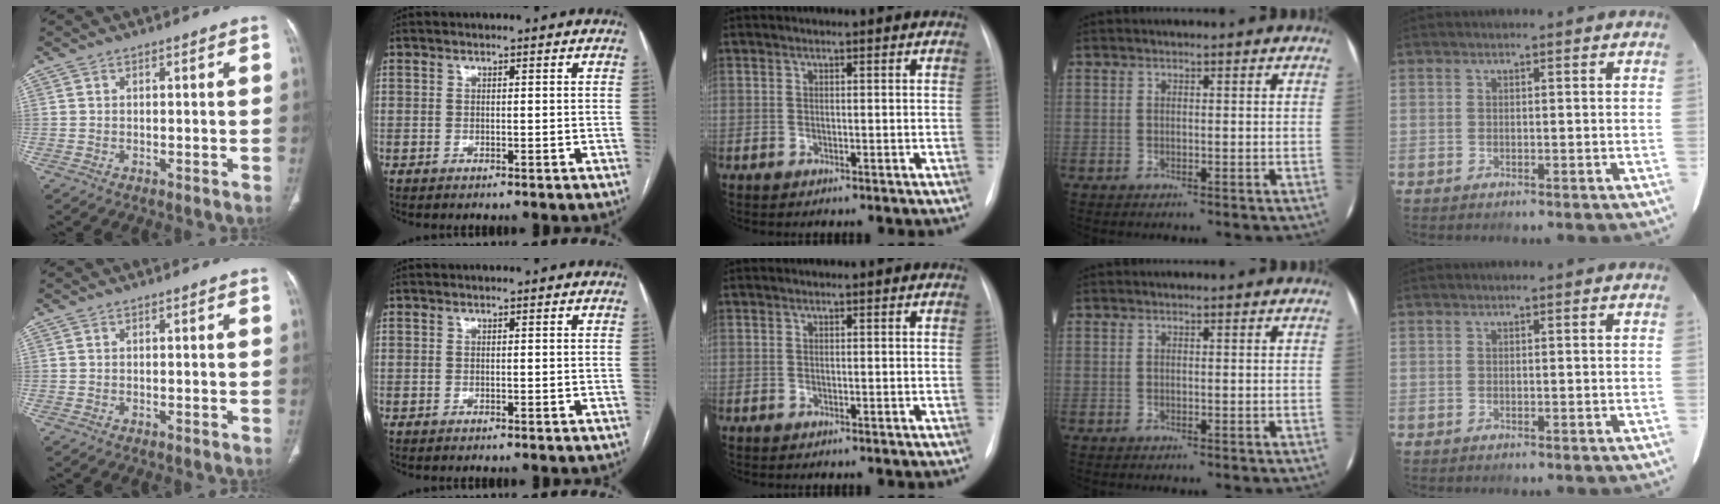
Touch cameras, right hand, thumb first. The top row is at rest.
{}